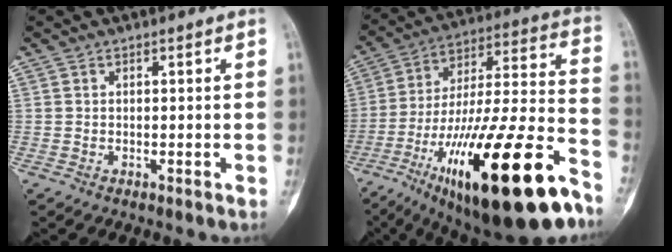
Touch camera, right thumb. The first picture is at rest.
{"total": 33.4, "force": [-17.8, 8.5, 27.0], "torque": [-0.421, 0.063, -0.283]}